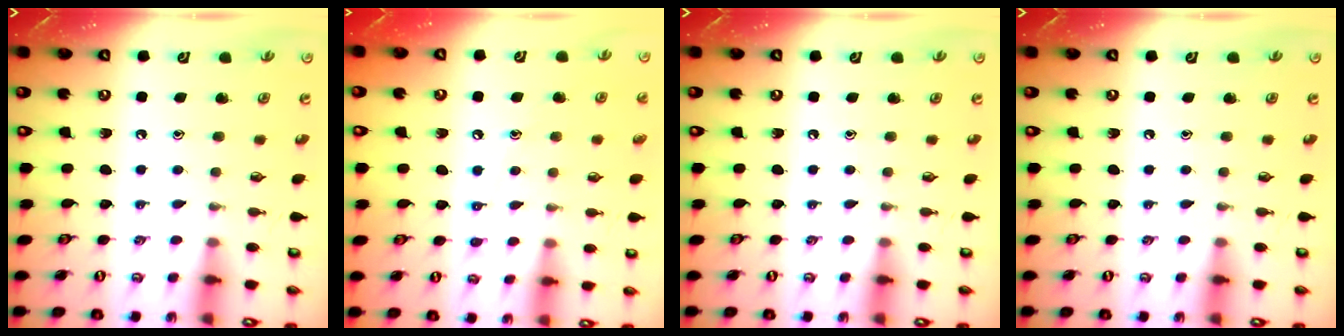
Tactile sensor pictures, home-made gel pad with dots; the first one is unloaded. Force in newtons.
{"total": 7.4, "press": 7.4, "slide": 0.6}
{"total": 0.0}
{"total": 0.0}